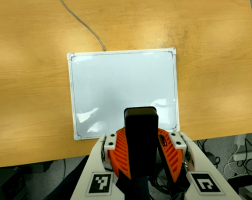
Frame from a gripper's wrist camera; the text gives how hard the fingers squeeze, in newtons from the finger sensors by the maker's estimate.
{"total": 7.4, "left": 8.1, "right": 6.7}